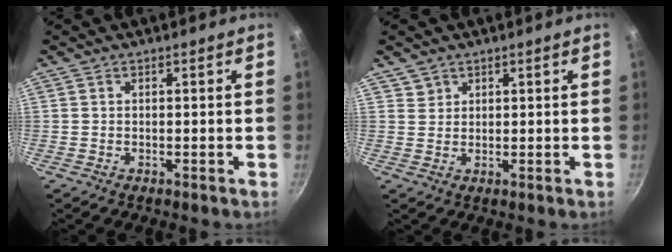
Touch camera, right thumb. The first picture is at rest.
{"total": 2.1, "force": [1.3, 1.6, 0.0], "torque": [0.018, 0.006, 0.023]}